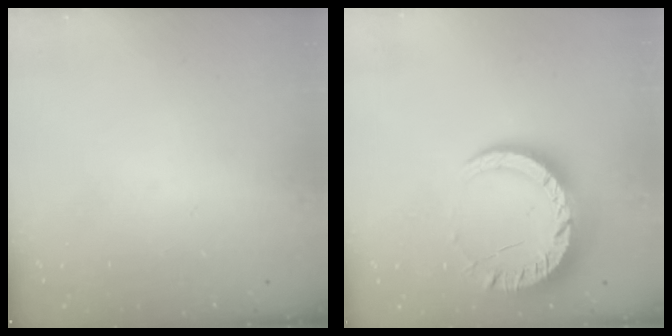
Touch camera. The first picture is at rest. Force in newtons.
{"total": 12.7, "press": 12.7, "slide": 0.8}